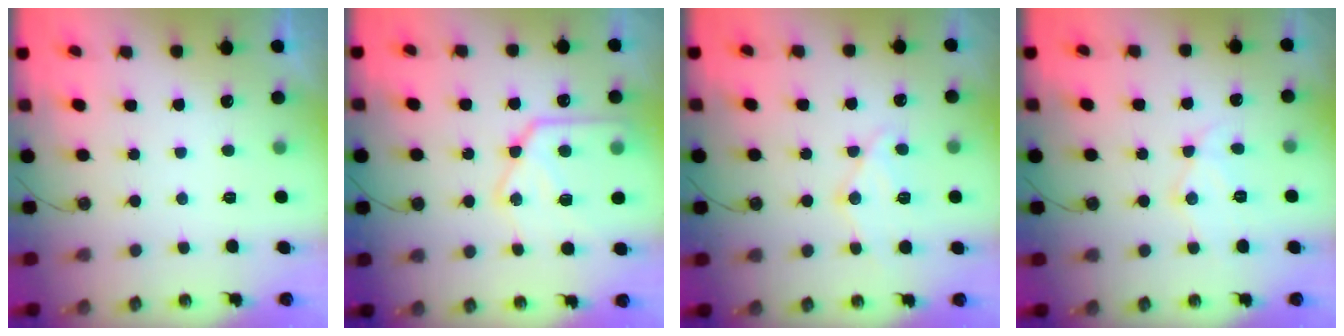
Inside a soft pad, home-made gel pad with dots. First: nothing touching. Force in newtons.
{"total": 16.4, "press": 16.4, "slide": 1.6}
{"total": 12.4, "press": 12.3, "slide": 1.3}
{"total": 10.2, "press": 10.2, "slide": 0.5}